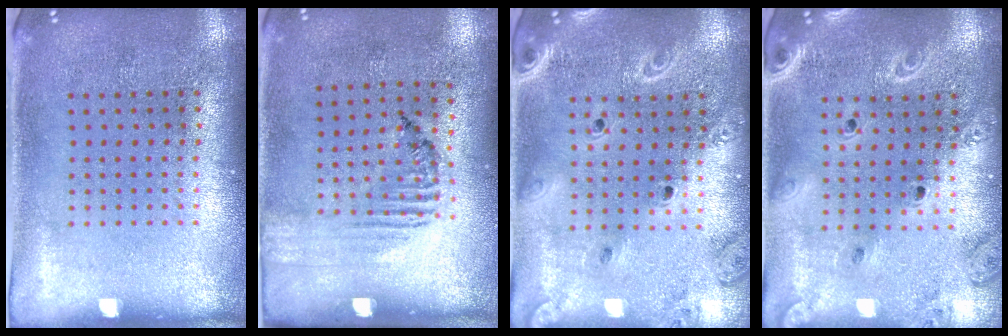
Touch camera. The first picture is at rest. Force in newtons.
{"total": 1.5, "press": 0.9, "slide": 1.2}
{"total": 2.1, "press": 1.9, "slide": 0.9}
{"total": 2.0, "press": 1.9, "slide": 0.8}